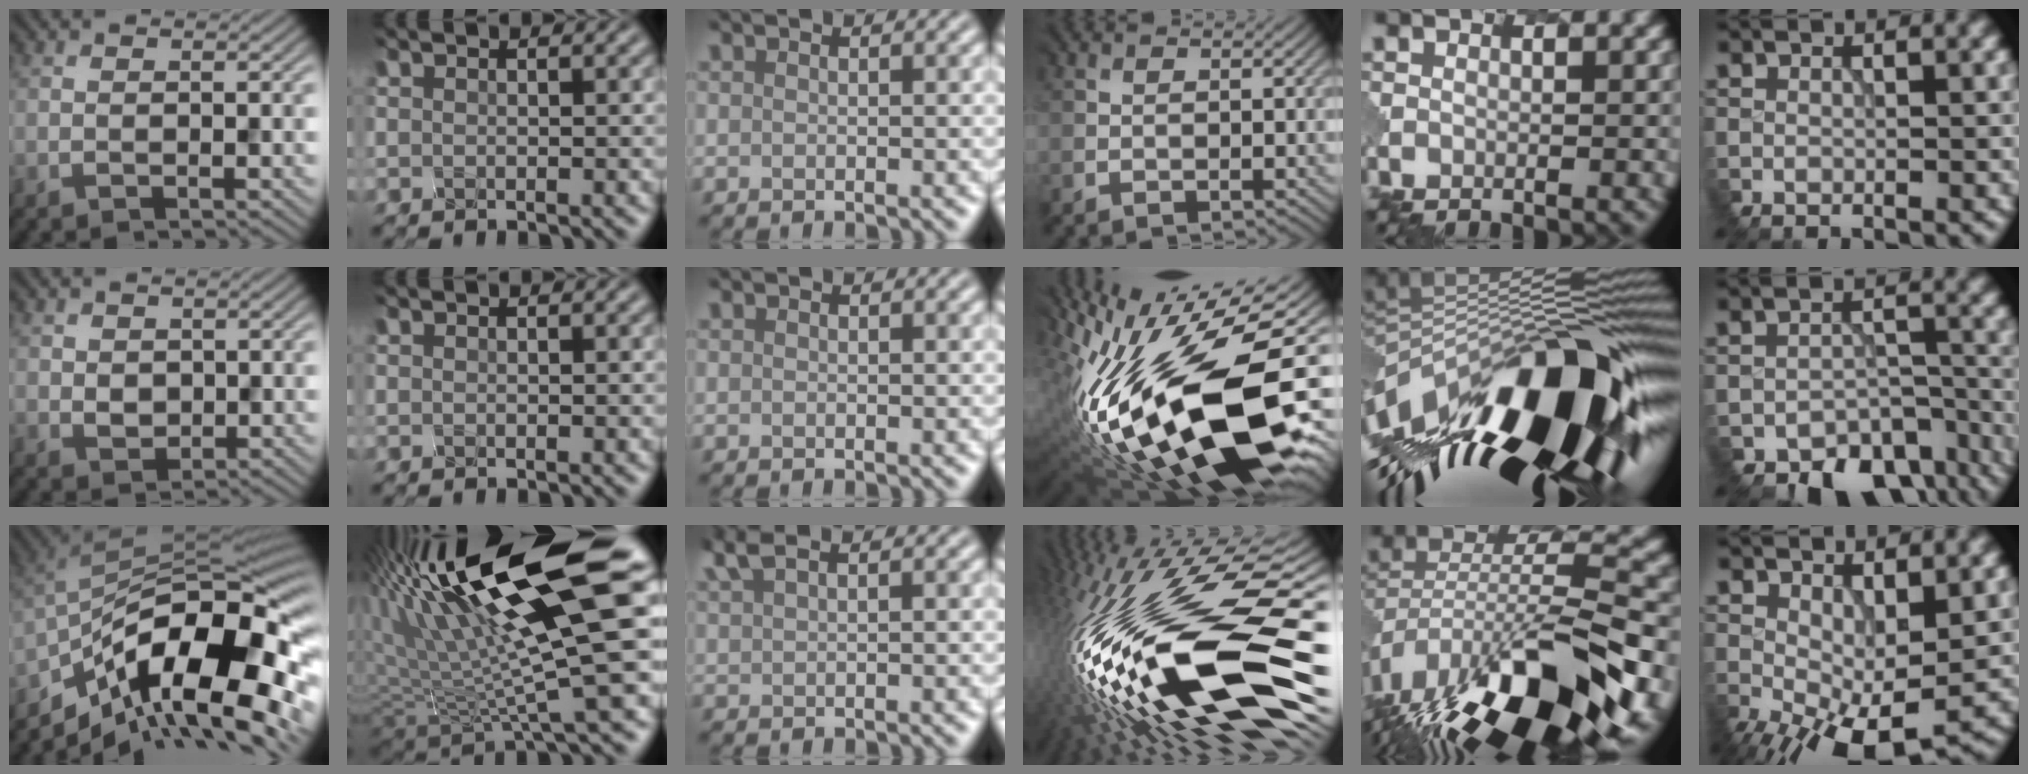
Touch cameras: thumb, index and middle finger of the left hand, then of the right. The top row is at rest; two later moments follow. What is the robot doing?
{"motion": "disassemble", "object": "battery cover"}